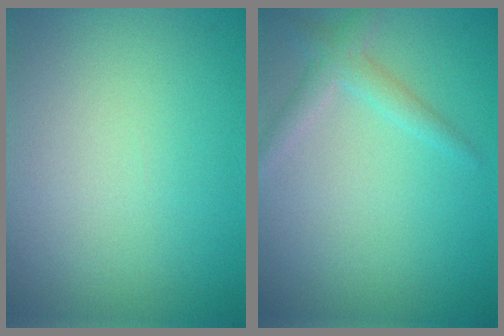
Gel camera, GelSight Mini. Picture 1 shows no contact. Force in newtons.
{"total": 1.9, "press": 1.9, "slide": 0.0}